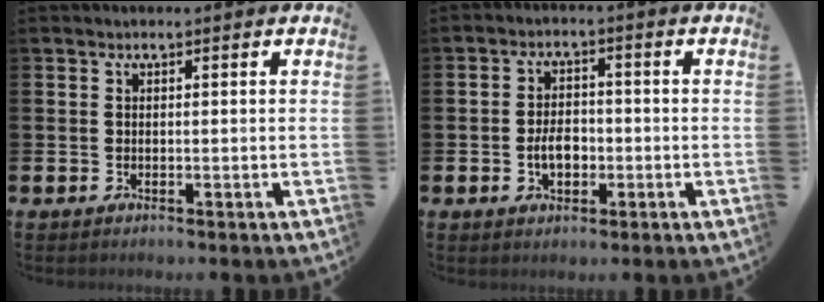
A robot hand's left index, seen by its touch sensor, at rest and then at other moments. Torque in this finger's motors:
{"motor_torque": [0.42, 0.40, 0.11, 0.08]}